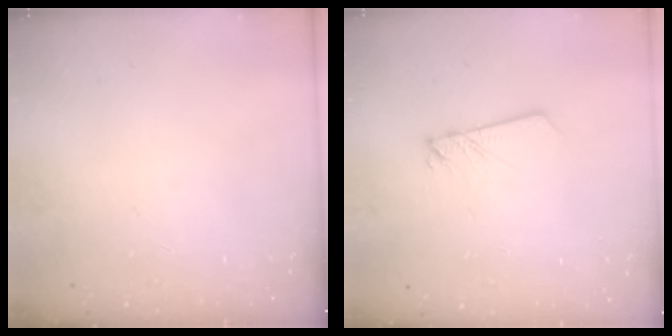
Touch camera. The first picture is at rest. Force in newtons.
{"total": 2.1, "press": 2.1, "slide": 0.2}